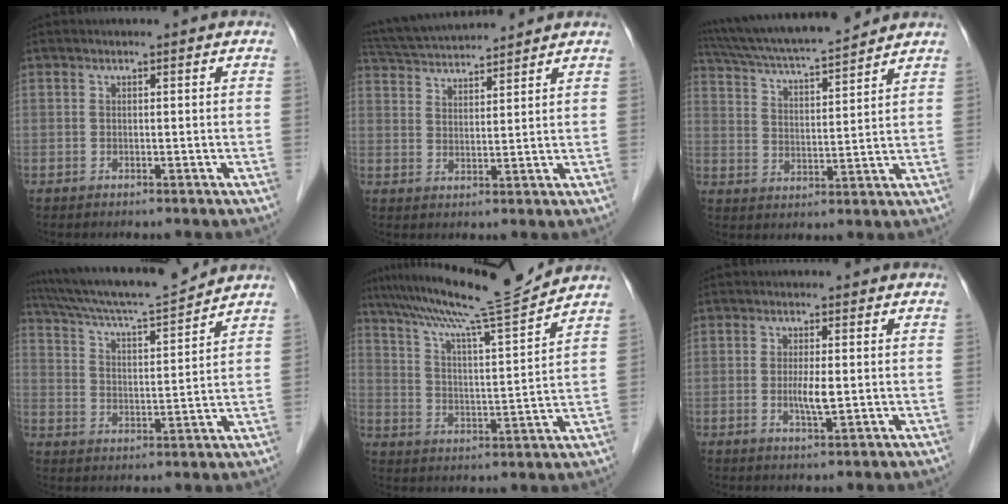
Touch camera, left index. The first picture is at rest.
{"total": 10.9, "force": [10.3, 0.6, 3.4], "torque": [-0.074, 0.030, 0.175]}
{"total": 15.2, "force": [13.8, 0.7, 6.3], "torque": [-0.119, 0.018, 0.229]}
{"total": 14.5, "force": [13.5, -0.2, 5.2], "torque": [-0.100, 0.003, 0.219]}
{"total": 14.1, "force": [12.8, -2.1, 5.6], "torque": [-0.101, -0.016, 0.203]}
{"total": 3.1, "force": [-0.3, 0.4, 3.0], "torque": [-0.062, -0.008, -0.005]}